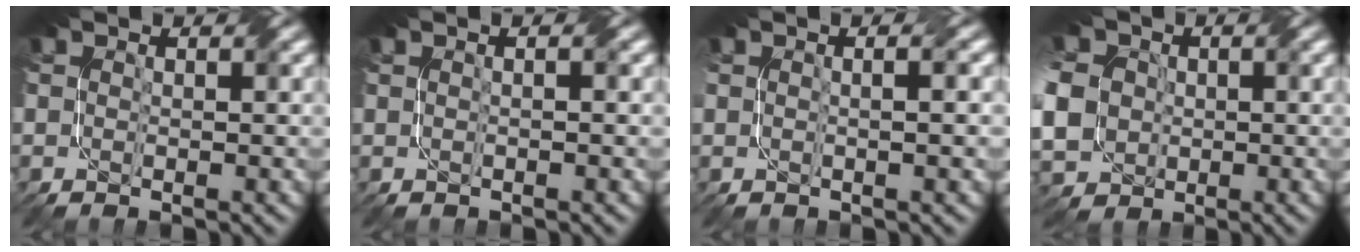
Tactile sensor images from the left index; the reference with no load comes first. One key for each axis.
{"total": 1.5, "fx": 0.7, "fy": 0.6, "fz": 1.2, "tx": -0.003, "ty": 0.005, "tz": -0.007}
{"total": 3.0, "fx": 0.8, "fy": 1.3, "fz": 2.6, "tx": -0.008, "ty": 0.020, "tz": -0.011}
{"total": 9.1, "fx": -0.3, "fy": 7.8, "fz": 4.6, "tx": -0.126, "ty": -0.004, "tz": -0.031}